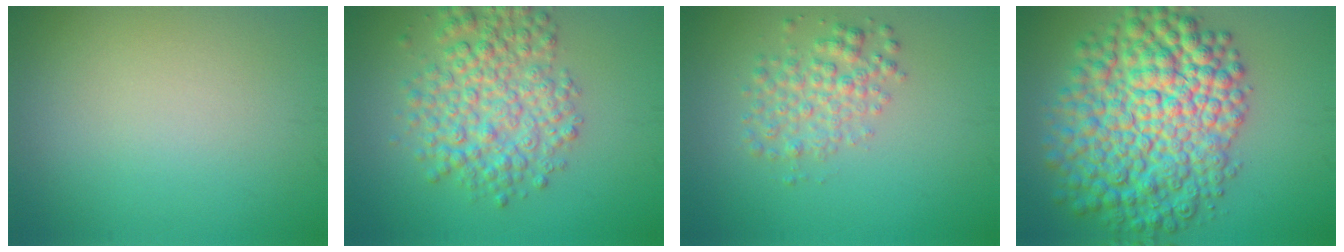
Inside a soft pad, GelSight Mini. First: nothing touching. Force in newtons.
{"total": 5.8, "press": 5.8, "slide": 0.1}
{"total": 3.0, "press": 3.0, "slide": 0.1}
{"total": 12.2, "press": 12.2, "slide": 0.3}